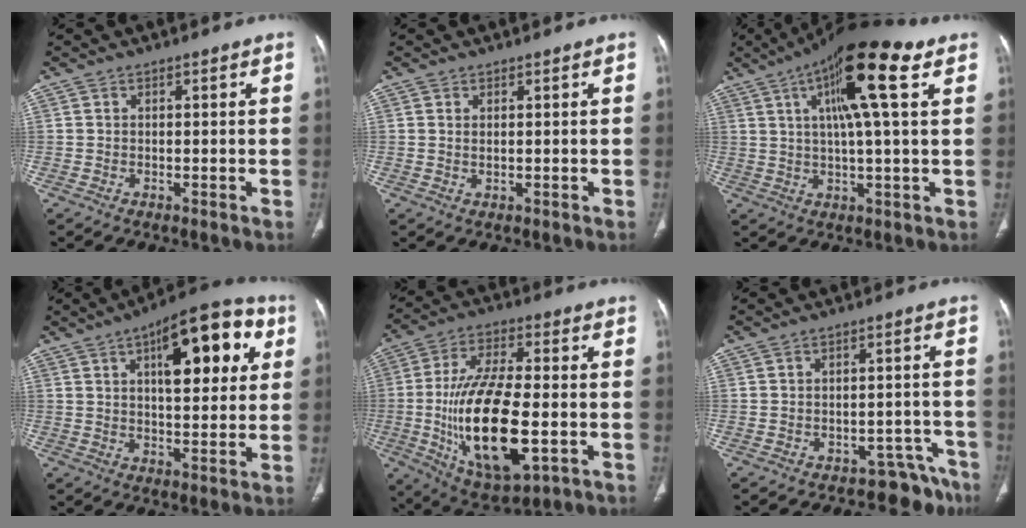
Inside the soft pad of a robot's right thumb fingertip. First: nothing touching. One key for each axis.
{"total": 0.8, "fx": 0.4, "fy": 0.3, "fz": 0.7, "tx": -0.015, "ty": -0.003, "tz": 0.009}
{"total": 16.2, "fx": 6.9, "fy": 3.4, "fz": 14.3, "tx": -0.231, "ty": -0.001, "tz": 0.109}
{"total": 18.6, "fx": 6.4, "fy": 7.8, "fz": 15.5, "tx": -0.172, "ty": 0.005, "tz": 0.086}
{"total": 22.3, "fx": -4.2, "fy": 9.5, "fz": 19.7, "tx": -0.365, "ty": 0.001, "tz": -0.055}
{"total": 6.3, "fx": -5.1, "fy": 3.6, "fz": 0.2, "tx": 0.035, "ty": 0.075, "tz": -0.064}